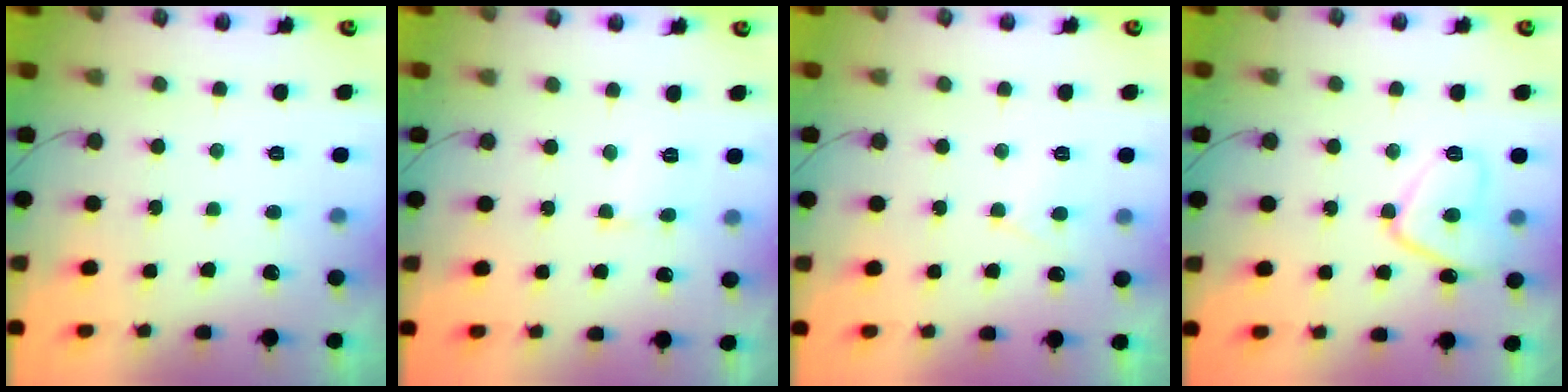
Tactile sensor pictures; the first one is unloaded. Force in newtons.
{"total": 2.6, "press": 2.6, "slide": 0.3}
{"total": 4.1, "press": 4.0, "slide": 0.5}
{"total": 11.4, "press": 11.3, "slide": 1.3}